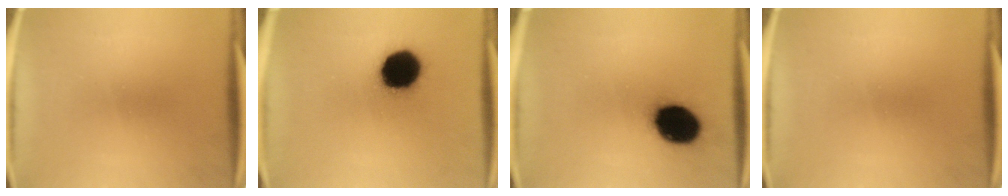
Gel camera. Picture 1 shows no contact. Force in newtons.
{"total": 17.0}
{"total": 15.6}
{"total": 0.0}